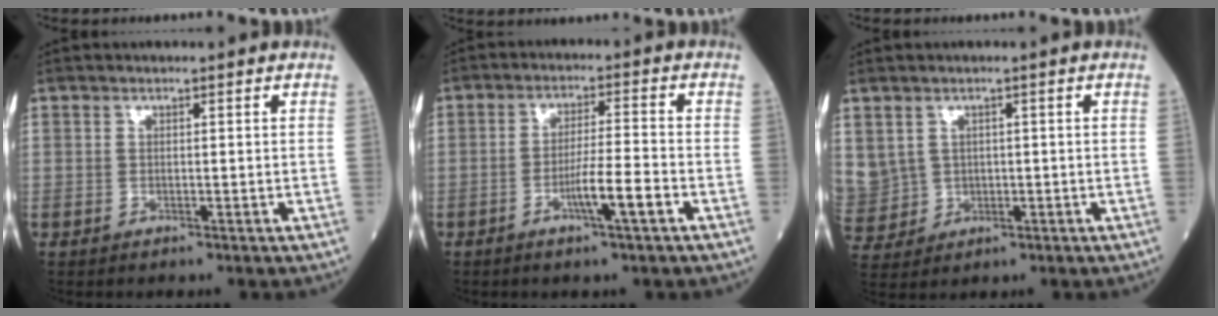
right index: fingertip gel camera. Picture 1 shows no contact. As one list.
[{"total": 6.0, "force": [-2.6, -0.2, 5.4], "torque": [-0.095, -0.004, -0.048]}, {"total": 11.0, "force": [1.6, 10.3, 3.4], "torque": [-0.137, 0.029, 0.055]}]